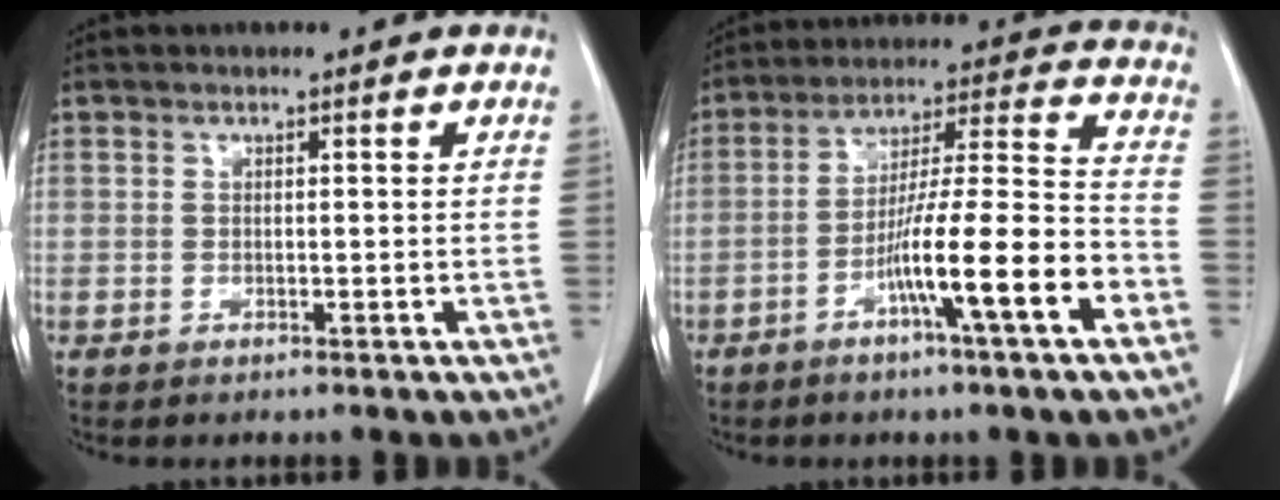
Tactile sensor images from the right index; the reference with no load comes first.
{"total": 14.2, "force": [-6.3, -0.2, 12.8], "torque": [-0.217, 0.004, -0.106]}